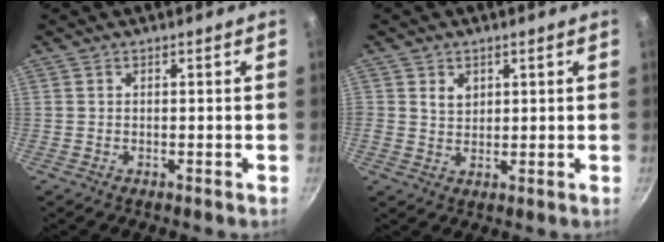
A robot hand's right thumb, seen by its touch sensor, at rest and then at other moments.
{"total": 3.2, "force": [1.2, 2.6, 1.5], "torque": [-0.014, -0.005, 0.022]}